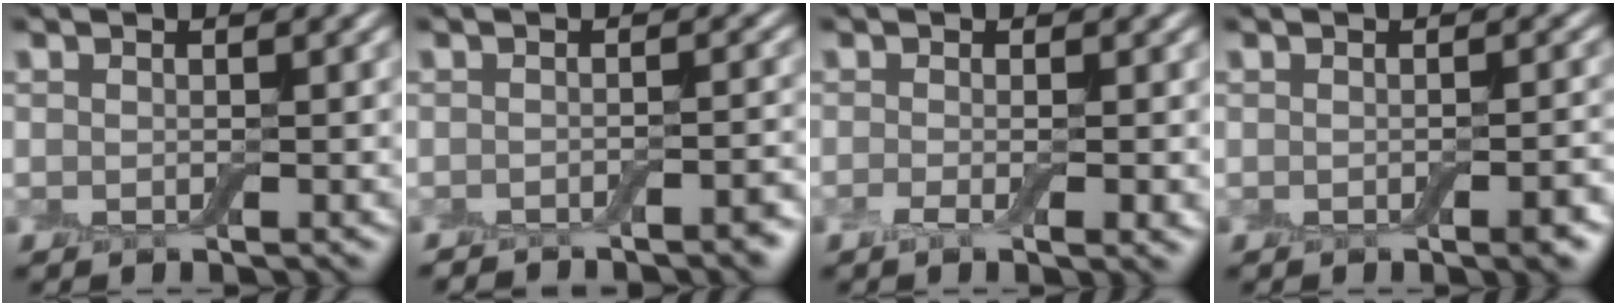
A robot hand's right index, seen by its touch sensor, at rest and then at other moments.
{"total": 2.6, "force": [-2.3, 0.4, 1.1], "torque": [-0.007, 0.002, -0.034]}
{"total": 2.2, "force": [-0.7, 0.6, 2.1], "torque": [-0.036, -0.007, -0.016]}
{"total": 1.9, "force": [-0.8, 0.5, 1.7], "torque": [-0.019, 0.000, -0.010]}